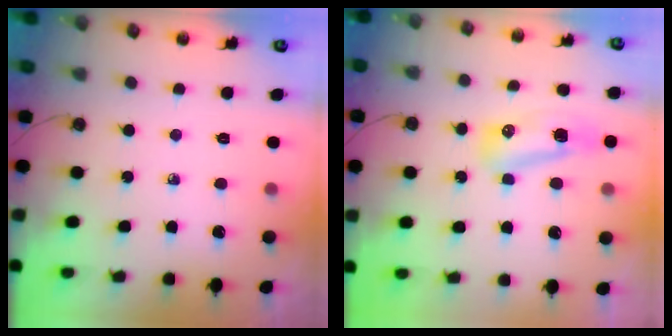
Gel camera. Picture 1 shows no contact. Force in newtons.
{"total": 17.6, "press": 11.6, "slide": 13.2}